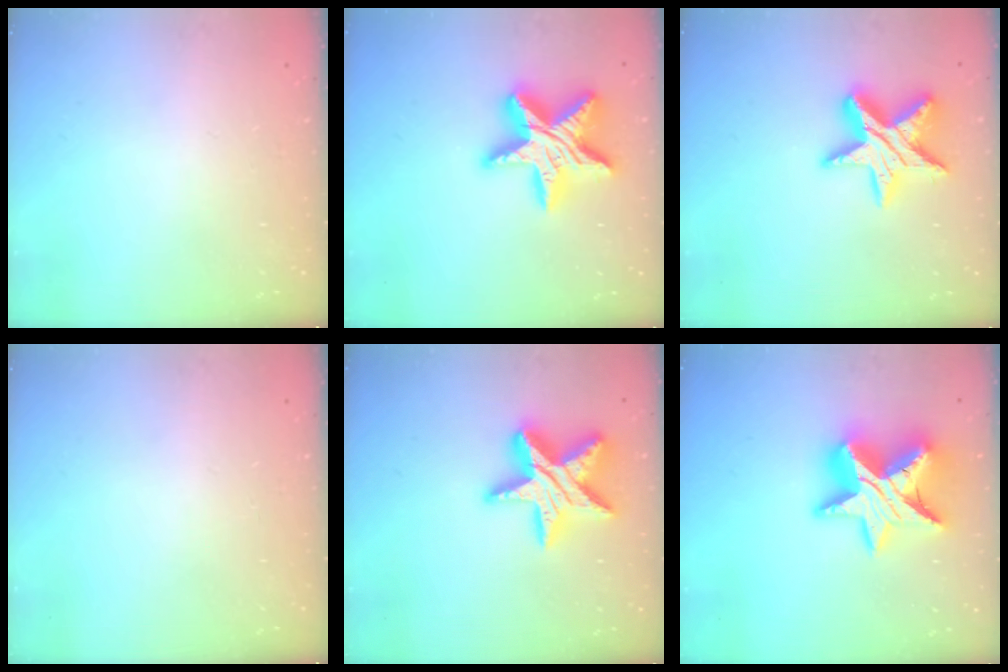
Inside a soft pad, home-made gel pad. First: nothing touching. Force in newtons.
{"total": 20.5, "press": 20.5, "slide": 1.3}
{"total": 16.4, "press": 16.4, "slide": 1.0}
{"total": 0.0}
{"total": 19.8, "press": 19.8, "slide": 1.6}
{"total": 20.3, "press": 20.3, "slide": 1.8}